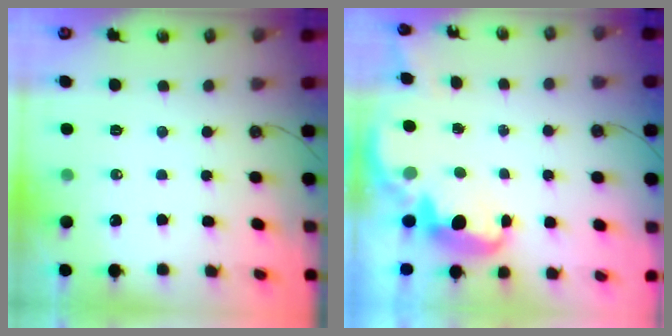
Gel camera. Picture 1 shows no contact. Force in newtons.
{"total": 3.9, "press": 3.8, "slide": 0.6}